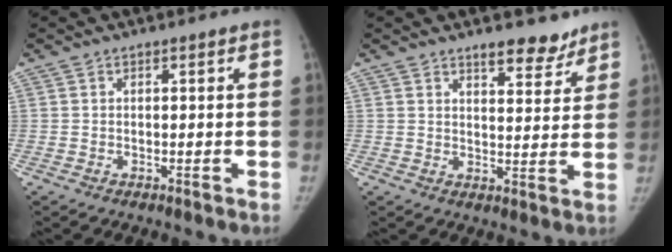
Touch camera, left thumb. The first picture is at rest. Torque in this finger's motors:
{"motor_torque": [0.36, -0.40, 0.67, -0.37, 0.11]}